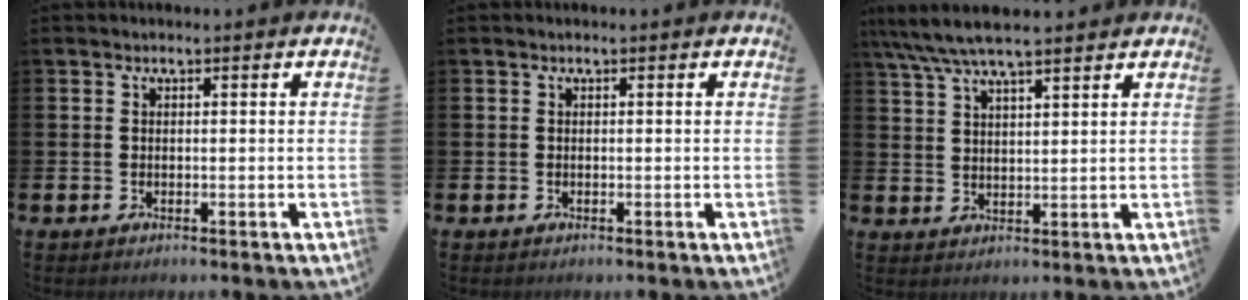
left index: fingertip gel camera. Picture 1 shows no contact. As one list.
[{"total": 0.0}, {"total": 6.0, "force": [5.3, 0.9, 2.7], "torque": [-0.073, -0.014, 0.097]}]